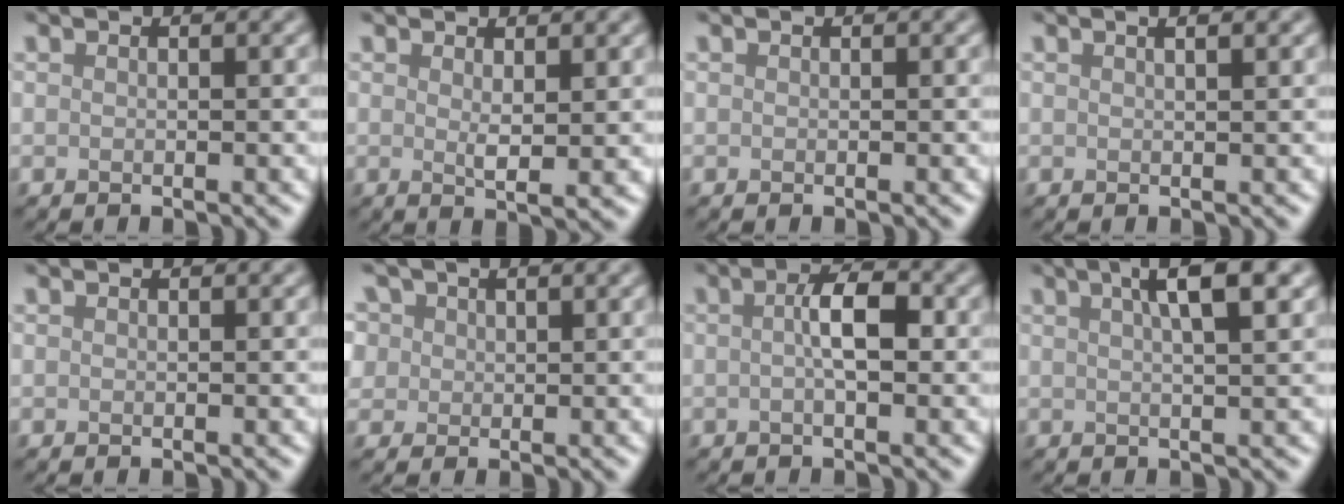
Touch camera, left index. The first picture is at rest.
{"total": 1.8, "force": [0.8, 0.3, 1.6], "torque": [-0.026, -0.007, 0.015]}
{"total": 0.0}
{"total": 2.2, "force": [1.2, 0.8, 1.6], "torque": [-0.008, 0.001, -0.002]}
{"total": 0.0}
{"total": 4.4, "force": [2.1, 3.3, 2.0], "torque": [-0.066, 0.015, 0.030]}
{"total": 2.9, "force": [0.1, 0.8, 2.8], "torque": [-0.049, 0.006, -0.003]}
{"total": 5.1, "force": [2.2, 1.3, 4.4], "torque": [-0.047, 0.017, 0.023]}